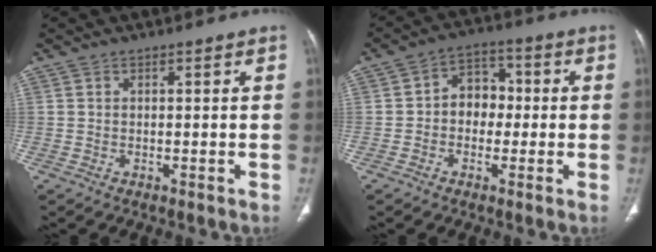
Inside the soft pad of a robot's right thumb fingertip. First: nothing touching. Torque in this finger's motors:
{"motor_torque": [-0.13, 0.34, -0.02, 0.08, 0.02]}